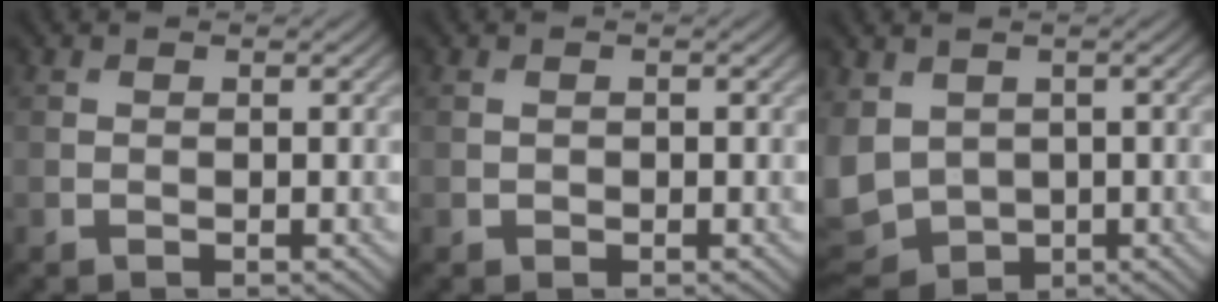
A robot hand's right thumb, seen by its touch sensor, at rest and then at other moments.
{"total": 0.5, "force": [-0.1, 0.5, 0.2], "torque": [-0.003, -0.004, -0.003]}
{"total": 7.7, "force": [0.0, 5.9, 4.9], "torque": [-0.163, -0.016, -0.003]}